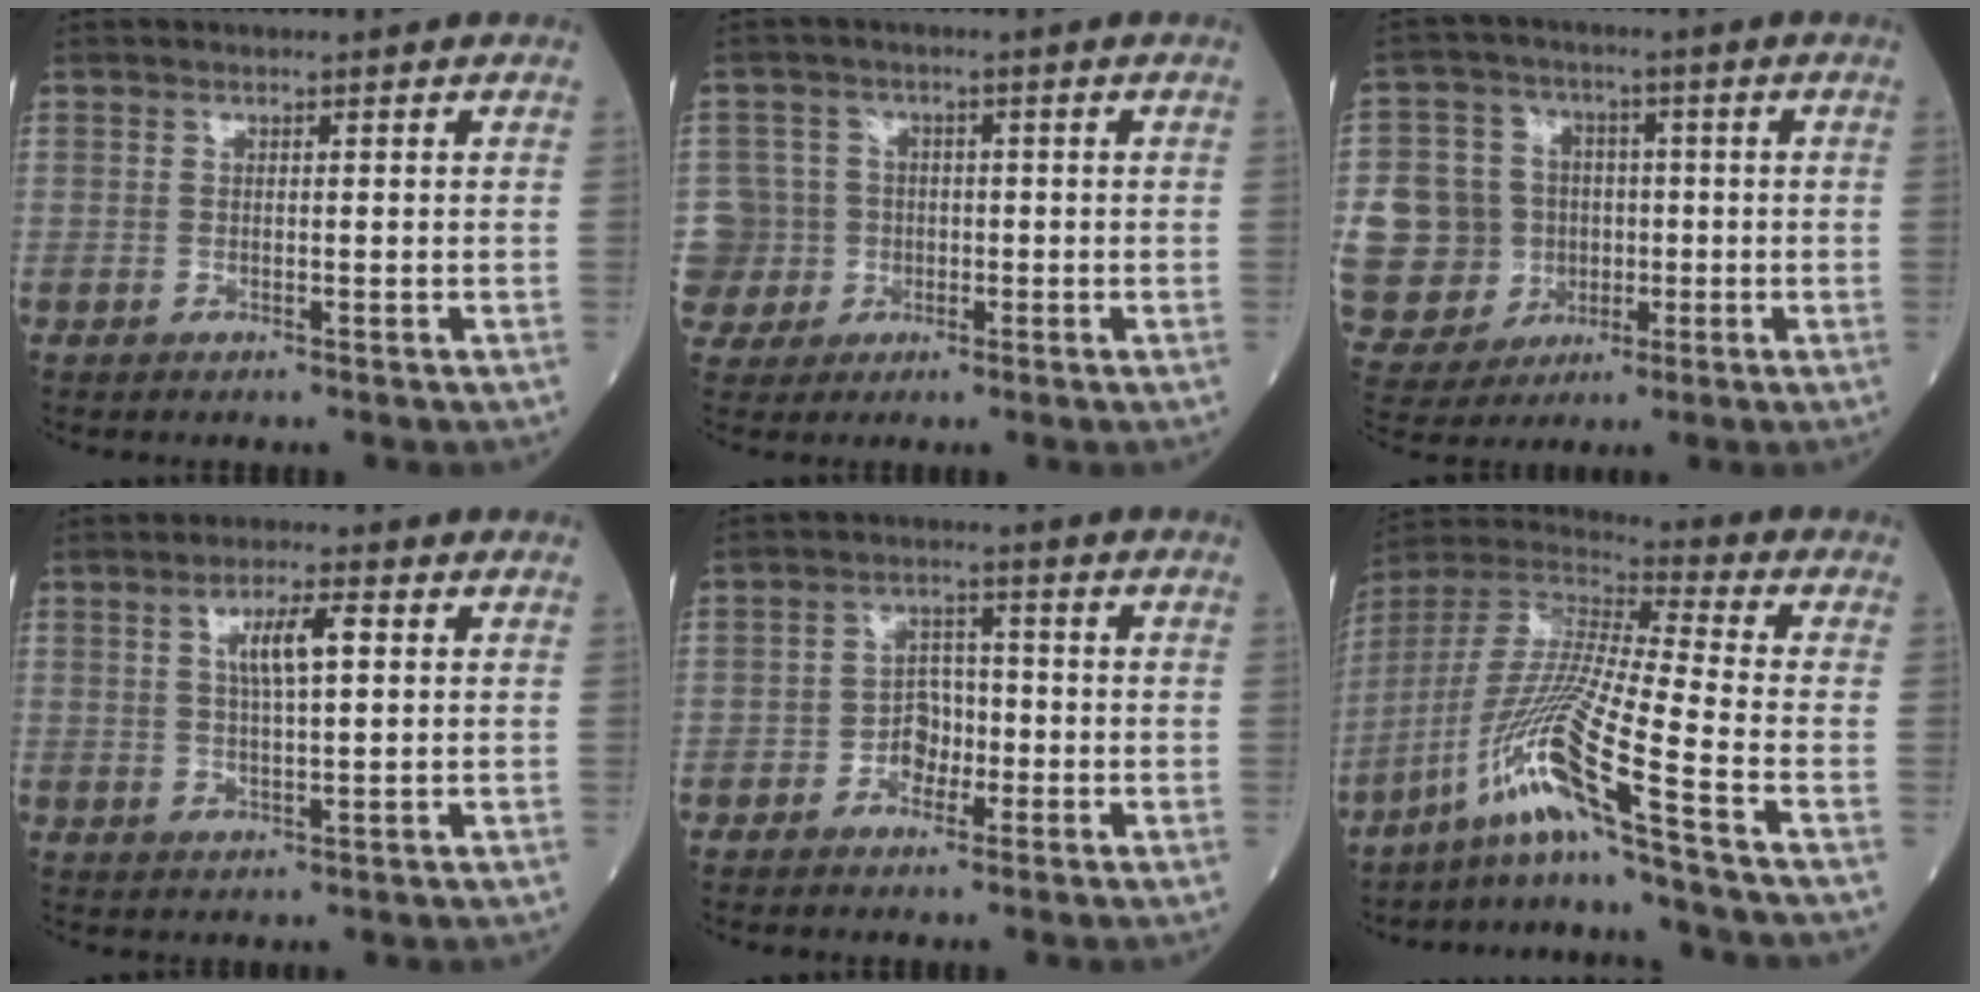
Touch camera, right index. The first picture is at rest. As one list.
[{"total": 7.0, "force": [-1.1, 6.9, -0.3], "torque": [-0.001, 0.020, -0.016]}, {"total": 13.4, "force": [-1.1, 12.5, 4.8], "torque": [-0.134, 0.036, 0.000]}, {"total": 5.5, "force": [1.6, 0.9, 5.2], "torque": [-0.095, 0.006, 0.030]}, {"total": 3.8, "force": [-1.6, 2.7, 2.3], "torque": [-0.033, 0.009, -0.031]}, {"total": 15.3, "force": [-9.0, -2.9, 12.1], "torque": [-0.266, -0.020, -0.175]}]